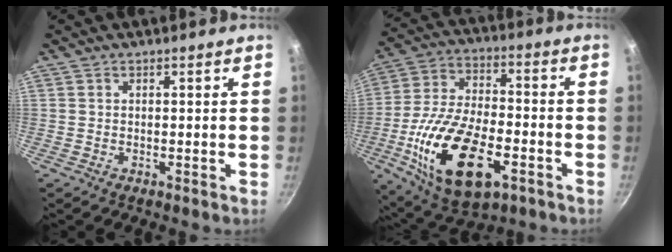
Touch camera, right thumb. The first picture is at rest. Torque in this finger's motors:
{"motor_torque": [0.27, 1.07, 1.76, -1.01, 0.60]}